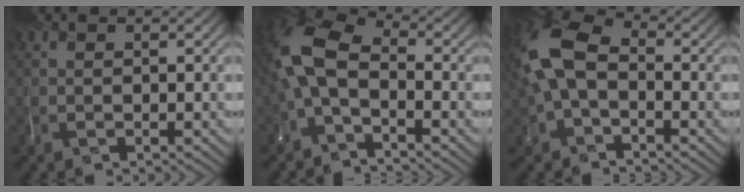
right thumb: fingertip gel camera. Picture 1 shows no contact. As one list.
[{"total": 8.6, "force": [-1.2, 4.8, 7.0], "torque": [-0.170, 0.009, -0.045]}, {"total": 9.7, "force": [0.2, 6.3, 7.4], "torque": [-0.191, 0.014, -0.007]}]